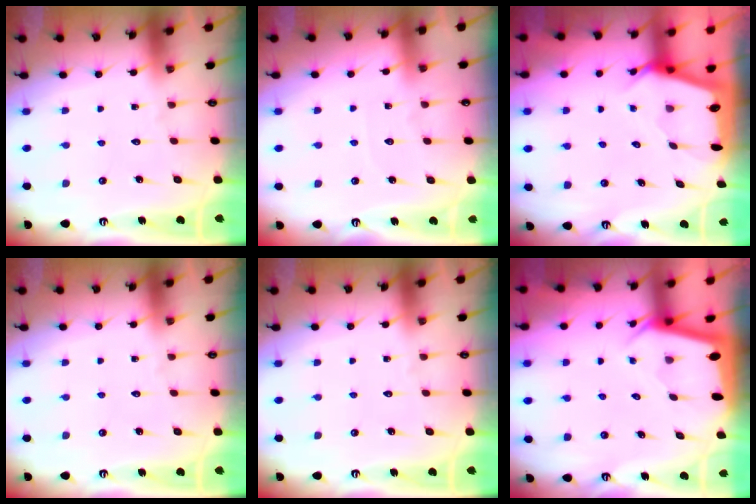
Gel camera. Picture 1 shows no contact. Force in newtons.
{"total": 2.4, "press": 2.4, "slide": 0.4}
{"total": 2.4, "press": 2.4, "slide": 0.2}
{"total": 0.0}
{"total": 0.0}
{"total": 2.4, "press": 2.4, "slide": 0.1}